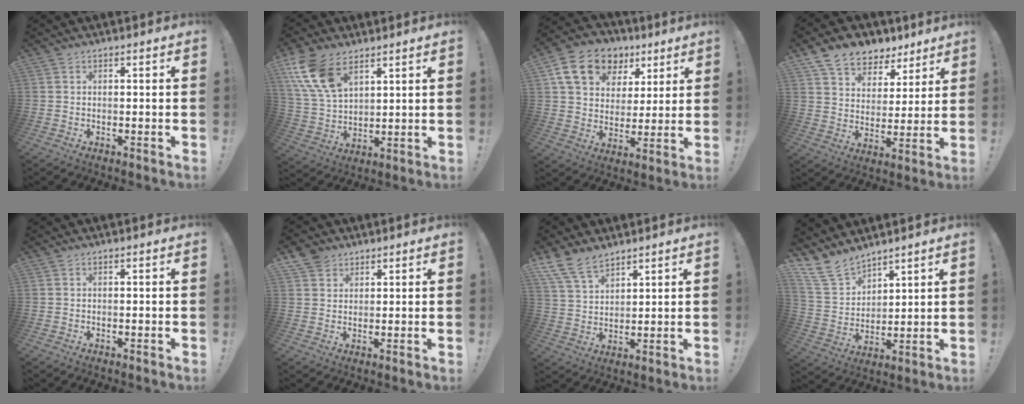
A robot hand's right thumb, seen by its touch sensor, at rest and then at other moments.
{"total": 14.1, "force": [8.3, 7.8, 8.3], "torque": [-0.180, -0.029, 0.161]}
{"total": 16.8, "force": [8.4, 12.1, 8.1], "torque": [-0.128, -0.032, 0.161]}
{"total": 10.4, "force": [7.5, 6.7, 2.6], "torque": [-0.048, -0.055, 0.148]}
{"total": 0.0}
{"total": 4.5, "force": [3.2, 3.1, 0.6], "torque": [-0.013, -0.015, 0.062]}
{"total": 9.6, "force": [7.6, 4.6, 3.7], "torque": [-0.079, -0.041, 0.151]}
{"total": 12.4, "force": [10.4, 5.9, 3.5], "torque": [-0.086, -0.069, 0.203]}